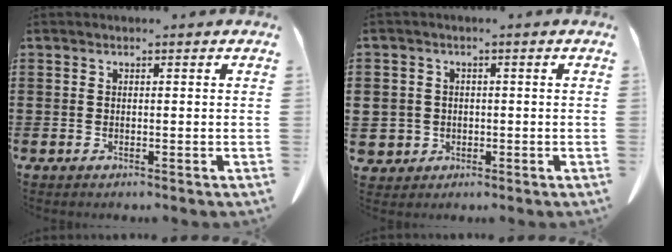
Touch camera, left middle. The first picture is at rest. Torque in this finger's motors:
{"motor_torque": [0.15, -0.09, 0.02, -0.04]}